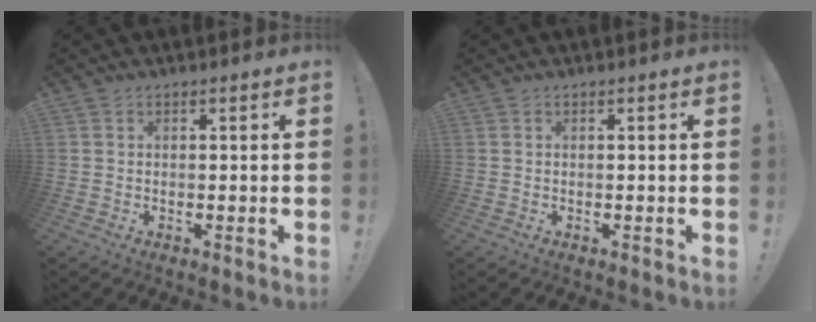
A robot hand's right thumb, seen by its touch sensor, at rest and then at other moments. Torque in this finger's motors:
{"motor_torque": [-0.11, 0.10, 0.06, 0.00, 0.00]}